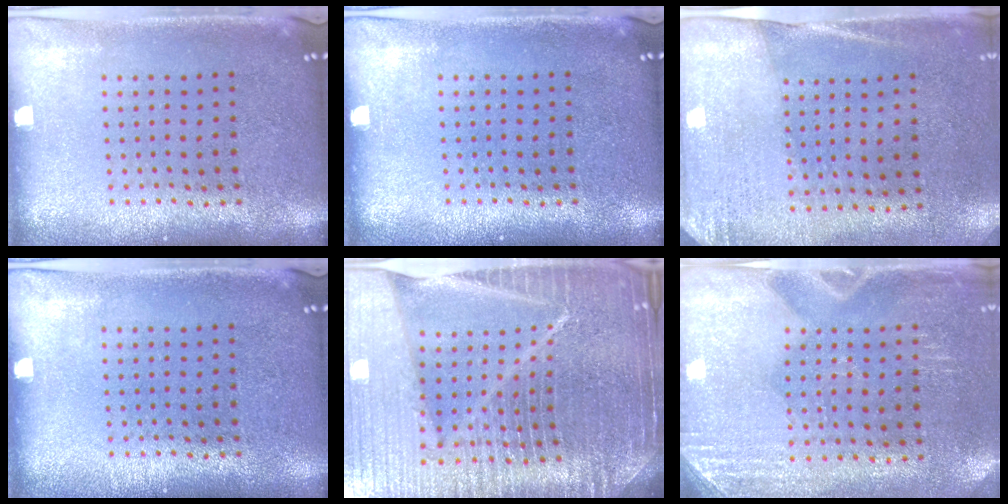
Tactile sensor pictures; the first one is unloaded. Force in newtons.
{"total": 0.0}
{"total": 2.7, "press": 2.3, "slide": 1.4}
{"total": 0.0}
{"total": 7.2, "press": 6.1, "slide": 3.7}
{"total": 2.8, "press": 2.5, "slide": 1.3}